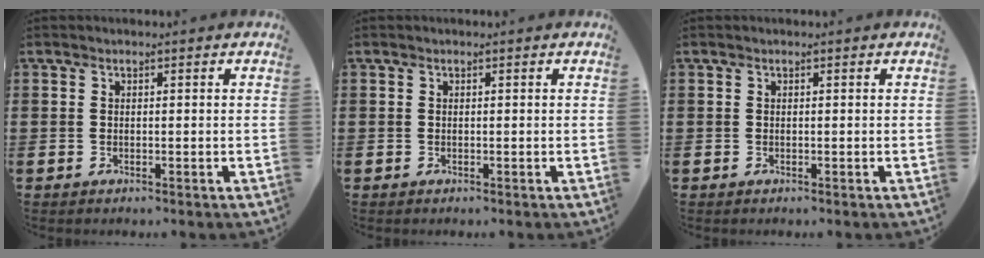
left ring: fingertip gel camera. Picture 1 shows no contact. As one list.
[{"total": 0.0}, {"total": 0.0}]